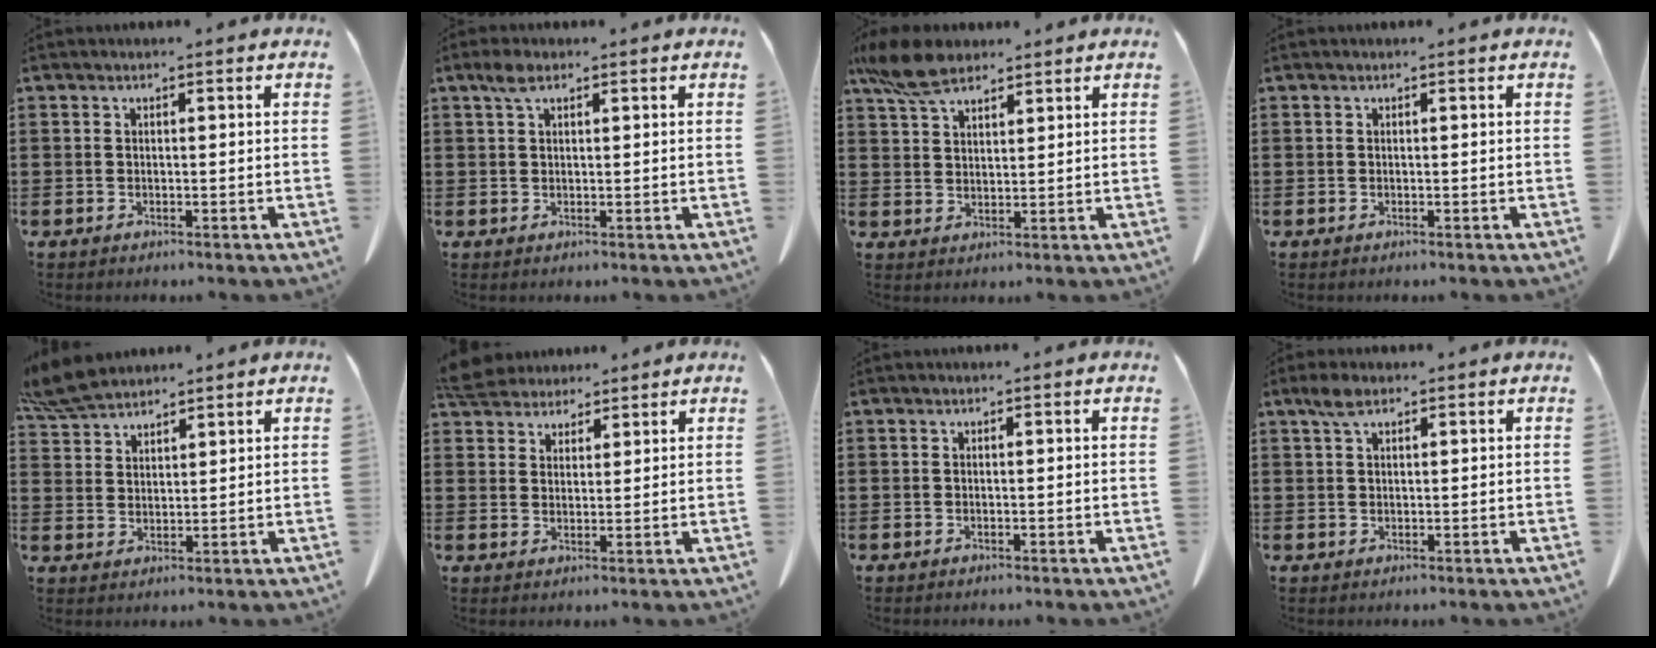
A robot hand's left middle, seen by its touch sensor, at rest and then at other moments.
{"total": 2.4, "force": [1.4, 1.1, 1.7], "torque": [-0.039, 0.004, 0.027]}
{"total": 7.2, "force": [5.4, 2.9, 3.8], "torque": [-0.091, -0.003, 0.104]}
{"total": 0.0}
{"total": 6.3, "force": [5.7, 1.3, 2.4], "torque": [-0.066, -0.008, 0.110]}
{"total": 5.1, "force": [4.8, 1.6, 0.7], "torque": [-0.035, -0.010, 0.092]}
{"total": 0.0}
{"total": 2.6, "force": [1.6, 1.1, 1.7], "torque": [-0.040, 0.004, 0.030]}